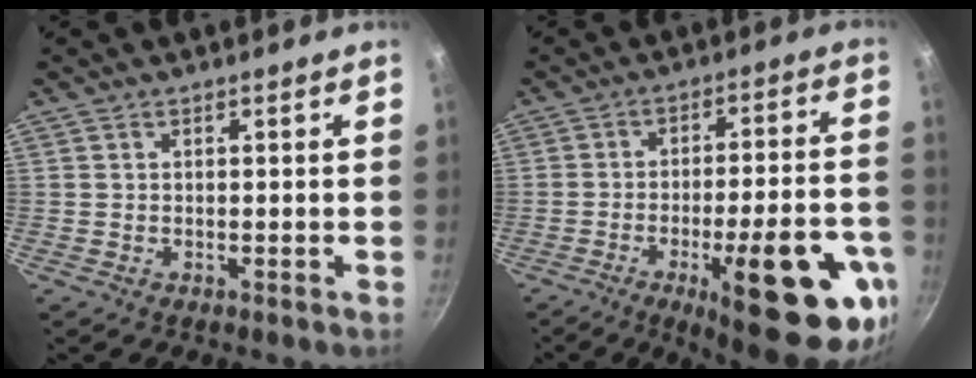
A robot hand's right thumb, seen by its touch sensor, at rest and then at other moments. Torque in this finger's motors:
{"motor_torque": [2.44, 2.57, 1.36, -1.40, 0.48]}